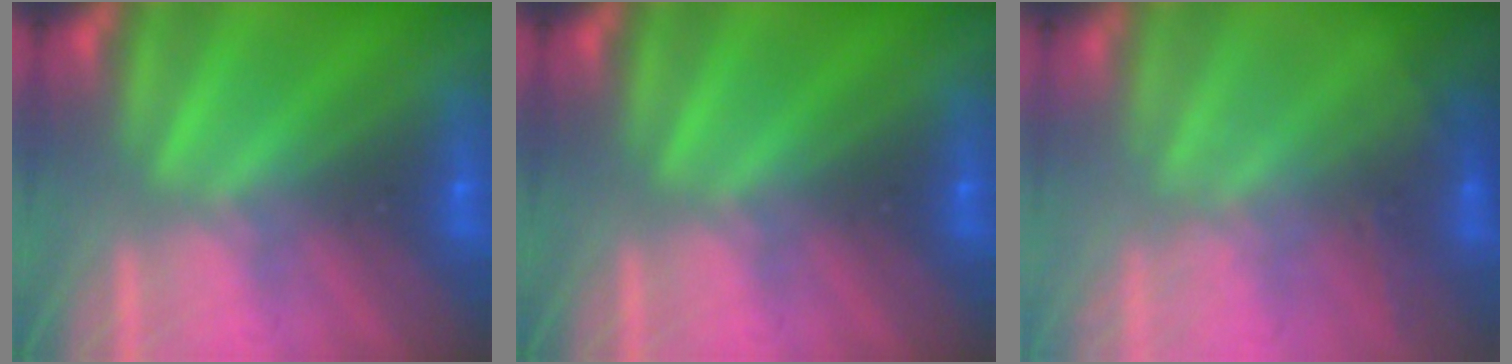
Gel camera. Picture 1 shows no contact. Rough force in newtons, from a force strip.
{"total": 0.0}
{"total": 2.7}